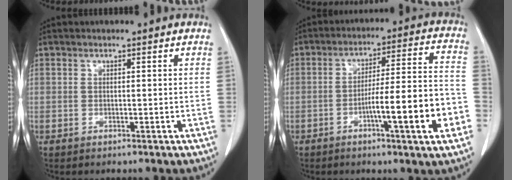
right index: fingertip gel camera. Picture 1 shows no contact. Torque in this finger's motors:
{"motor_torque": [1.22, -0.92, 0.66, 0.12]}